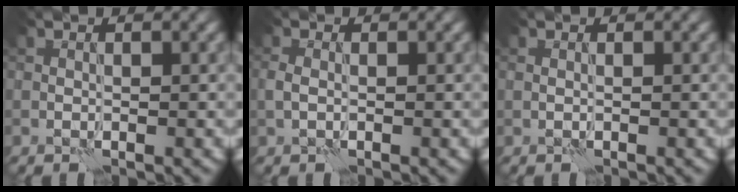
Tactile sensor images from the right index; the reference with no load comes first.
{"total": 1.3, "force": [-0.2, 0.9, 1.0], "torque": [-0.024, 0.002, -0.008]}
{"total": 0.0}